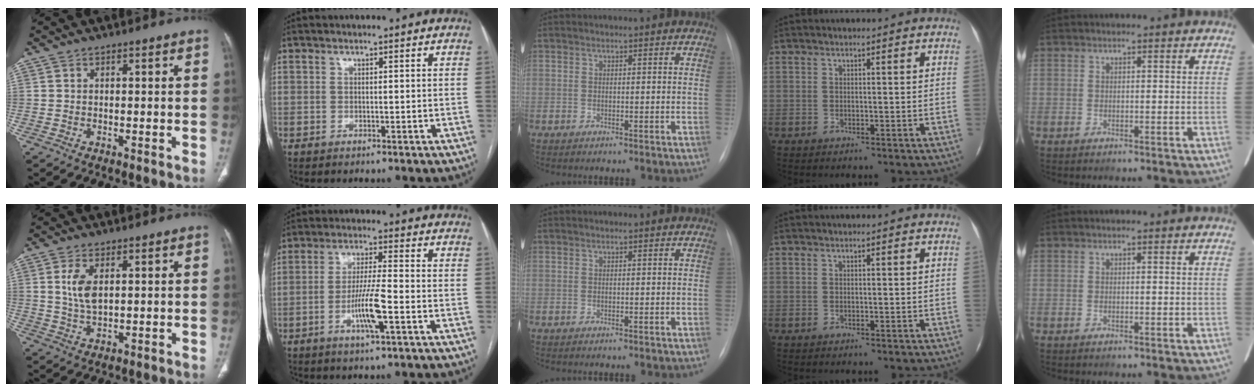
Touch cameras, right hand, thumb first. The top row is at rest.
{"thumb": {"total": 5.4, "force": [1.4, 2.6, 4.5], "torque": [-0.093, -0.007, 0.032]}, "index": {"total": 7.2, "force": [-2.5, 0.1, 6.7], "torque": [-0.129, -0.007, -0.048]}}